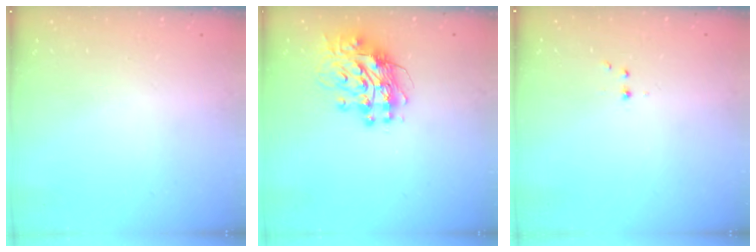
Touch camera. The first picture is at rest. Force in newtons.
{"total": 12.3, "press": 12.3, "slide": 1.1}
{"total": 2.2, "press": 1.9, "slide": 1.2}